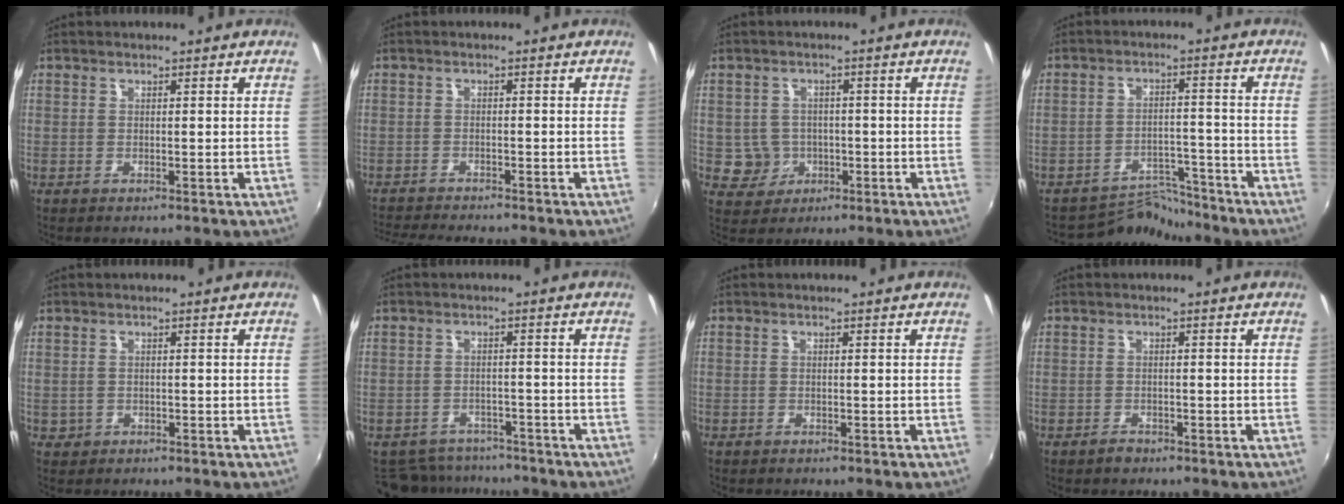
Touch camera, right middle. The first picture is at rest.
{"total": 6.5, "force": [-6.2, 0.1, 2.1], "torque": [-0.058, -0.020, -0.105]}
{"total": 4.6, "force": [-1.1, 4.4, 0.7], "torque": [-0.025, 0.010, -0.007]}
{"total": 6.7, "force": [-6.5, 1.3, -0.7], "torque": [-0.003, 0.017, -0.107]}
{"total": 1.3, "force": [-0.5, 1.2, 0.3], "torque": [-0.009, -0.003, -0.004]}
{"total": 8.6, "force": [-7.5, 3.8, 1.5], "torque": [-0.047, 0.002, -0.107]}
{"total": 0.7, "force": [-0.6, 0.3, 0.1], "torque": [-0.005, 0.002, -0.009]}
{"total": 1.4, "force": [-1.3, 0.6, 0.3], "torque": [-0.008, -0.001, -0.021]}